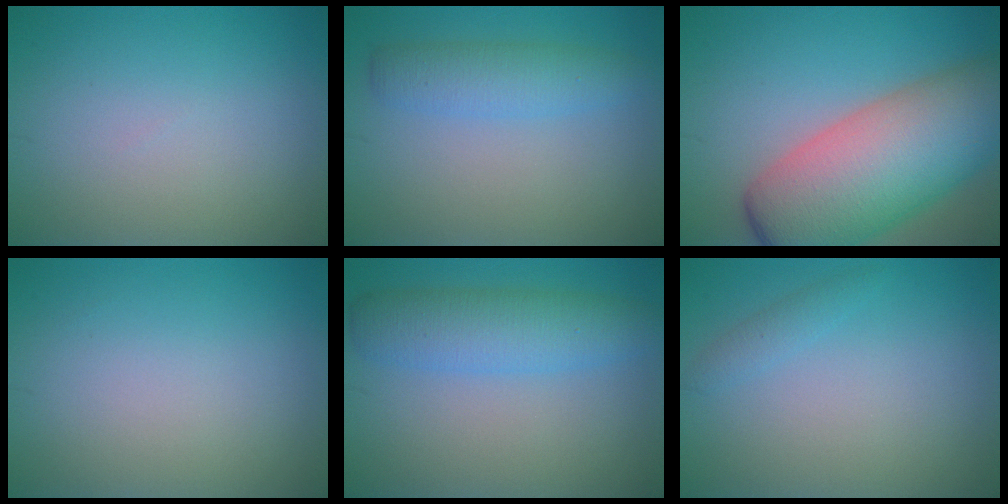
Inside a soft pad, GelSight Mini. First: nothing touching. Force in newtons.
{"total": 3.3, "press": 3.3, "slide": 0.1}
{"total": 12.8, "press": 12.8, "slide": 0.5}
{"total": 0.0}
{"total": 5.1, "press": 5.1, "slide": 0.1}
{"total": 1.1, "press": 1.1, "slide": 0.1}